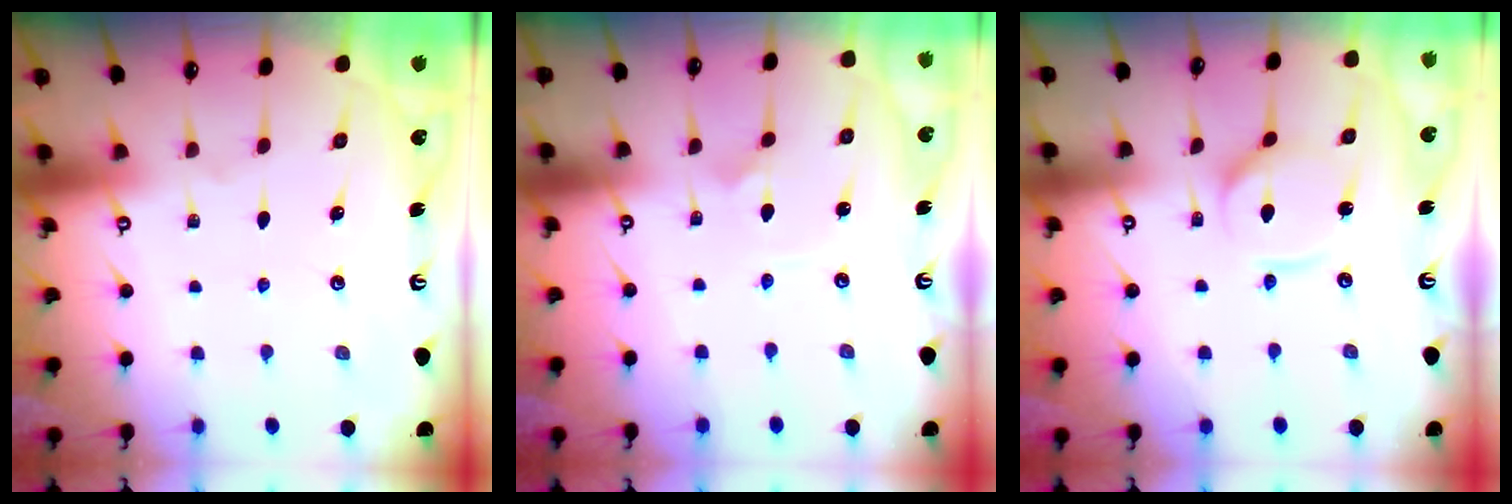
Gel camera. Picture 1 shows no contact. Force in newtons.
{"total": 2.5, "press": 2.5, "slide": 0.2}
{"total": 7.4, "press": 7.3, "slide": 0.8}